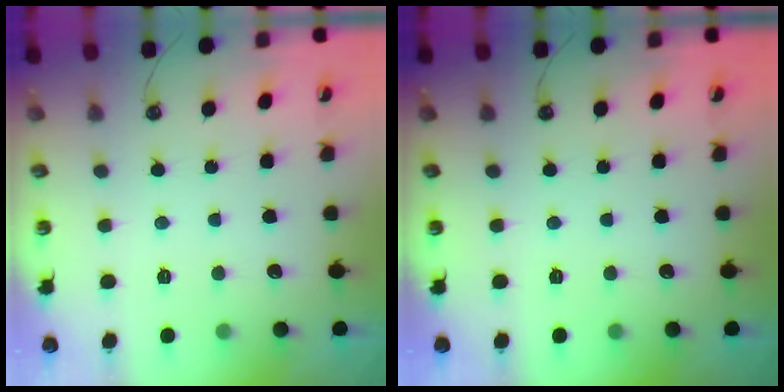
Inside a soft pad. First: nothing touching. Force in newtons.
{"total": 0.0}